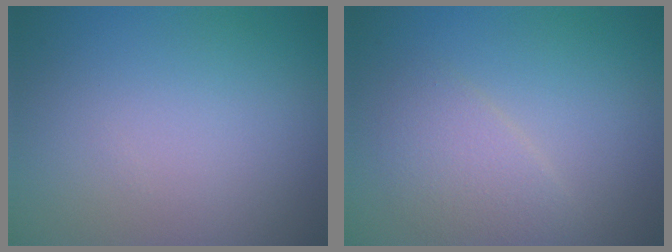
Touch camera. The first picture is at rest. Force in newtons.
{"total": 2.6, "press": 2.5, "slide": 0.2}